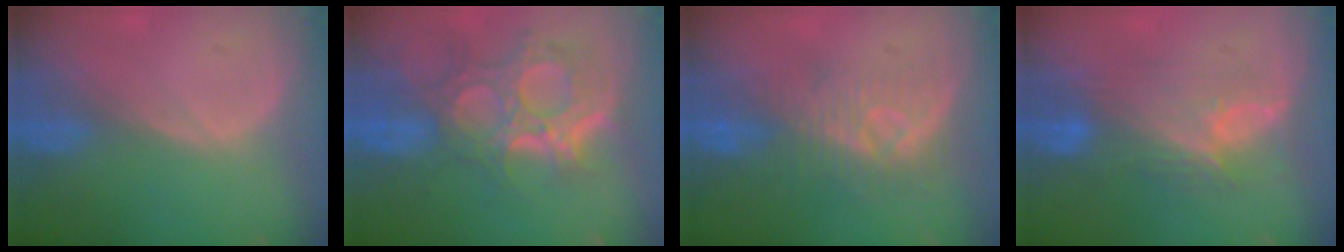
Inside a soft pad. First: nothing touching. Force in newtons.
{"total": 12.1, "press": 10.8, "slide": 5.4}
{"total": 8.2, "press": 7.6, "slide": 3.1}
{"total": 7.5, "press": 7.4, "slide": 1.4}